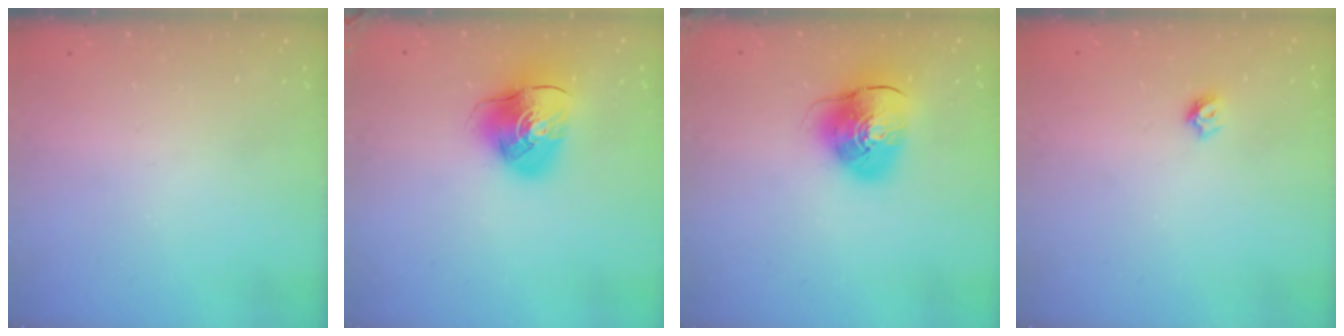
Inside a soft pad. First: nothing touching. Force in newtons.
{"total": 12.6, "press": 12.5, "slide": 1.6}
{"total": 11.8, "press": 11.7, "slide": 1.9}
{"total": 4.8, "press": 4.8, "slide": 0.6}